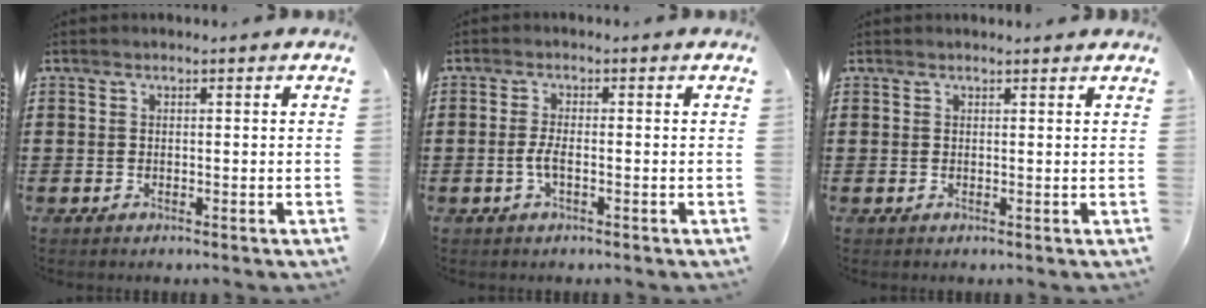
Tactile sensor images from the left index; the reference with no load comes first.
{"total": 2.4, "force": [-0.8, 0.6, 2.2], "torque": [-0.056, -0.003, -0.020]}
{"total": 0.8, "force": [0.7, -0.1, 0.2], "torque": [-0.006, -0.002, 0.015]}